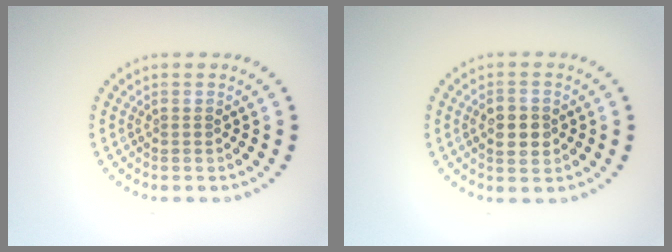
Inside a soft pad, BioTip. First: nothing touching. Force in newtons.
{"total": 2.9, "press": 2.9, "slide": 0.1}